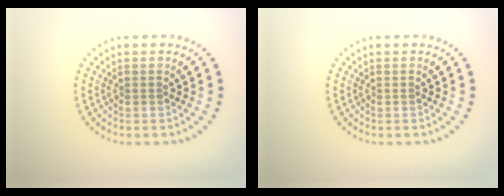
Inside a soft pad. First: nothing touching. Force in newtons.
{"total": 0.0}